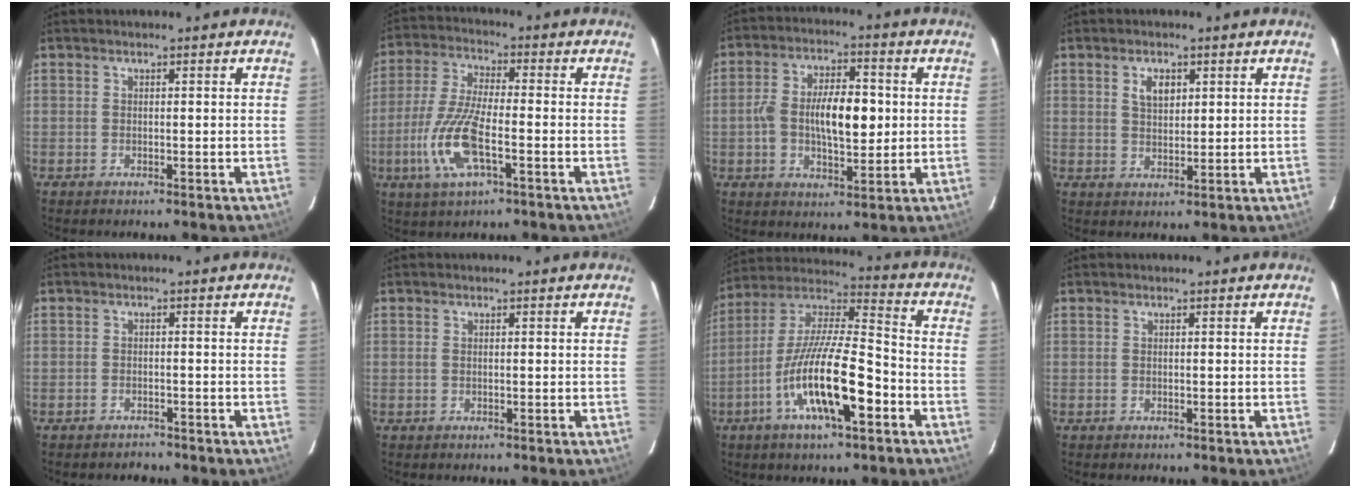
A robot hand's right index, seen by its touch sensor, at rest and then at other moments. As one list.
[{"total": 12.3, "force": [-4.2, 3.4, 11.0], "torque": [-0.239, -0.008, -0.083]}, {"total": 11.3, "force": [-0.4, 5.3, 10.0], "torque": [-0.186, 0.011, -0.007]}, {"total": 3.8, "force": [1.6, 2.2, 2.6], "torque": [-0.044, 0.005, 0.030]}, {"total": 2.0, "force": [-1.8, 0.9, 0.0], "torque": [-0.005, 0.005, -0.026]}, {"total": 0.0}, {"total": 18.0, "force": [-7.2, 4.4, 15.9], "torque": [-0.301, -0.015, -0.137]}, {"total": 0.0}]